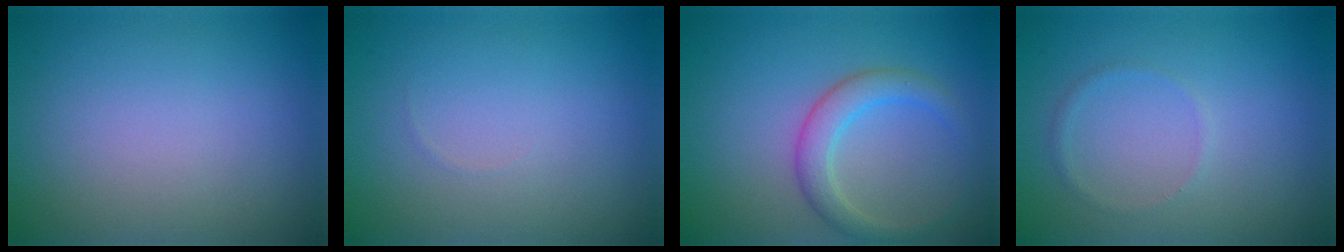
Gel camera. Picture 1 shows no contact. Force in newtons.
{"total": 0.0}
{"total": 3.2, "press": 3.2, "slide": 0.0}
{"total": 0.8, "press": 0.8, "slide": 0.2}